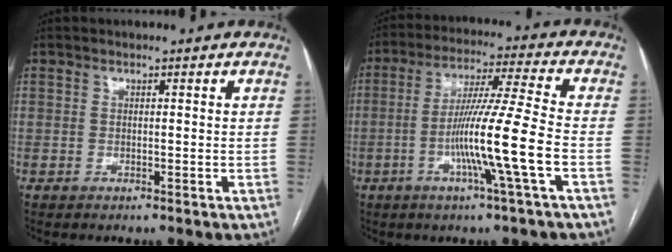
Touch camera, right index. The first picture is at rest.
{"total": 12.4, "force": [-3.7, -1.9, 11.7], "torque": [-0.216, -0.008, -0.072]}